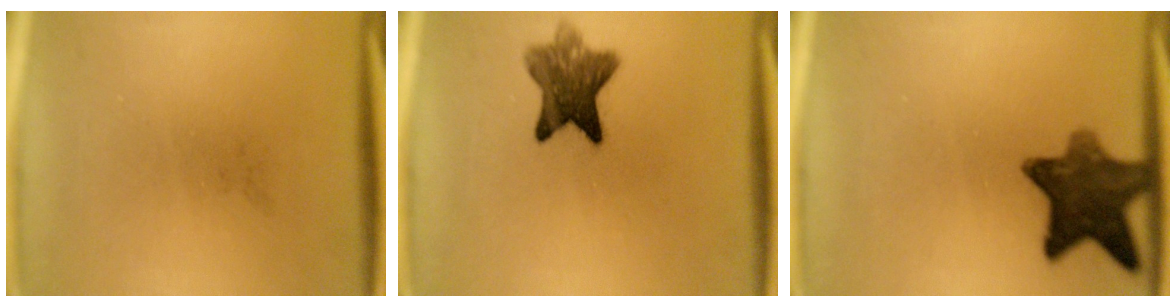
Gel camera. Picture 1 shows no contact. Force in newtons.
{"total": 7.9}
{"total": 10.1}